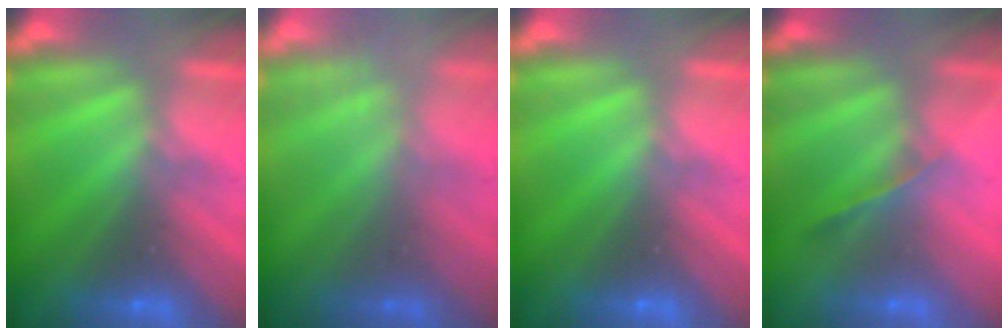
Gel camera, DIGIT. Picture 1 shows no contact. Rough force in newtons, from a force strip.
{"total": 2.4}
{"total": 0.0}
{"total": 1.2}